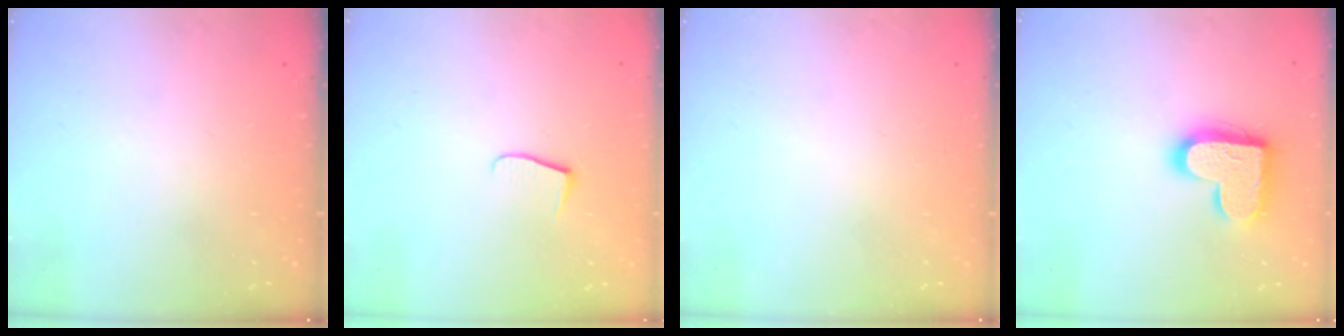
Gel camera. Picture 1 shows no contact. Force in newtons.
{"total": 7.0, "press": 6.9, "slide": 0.5}
{"total": 0.0}
{"total": 17.3, "press": 17.3, "slide": 1.1}